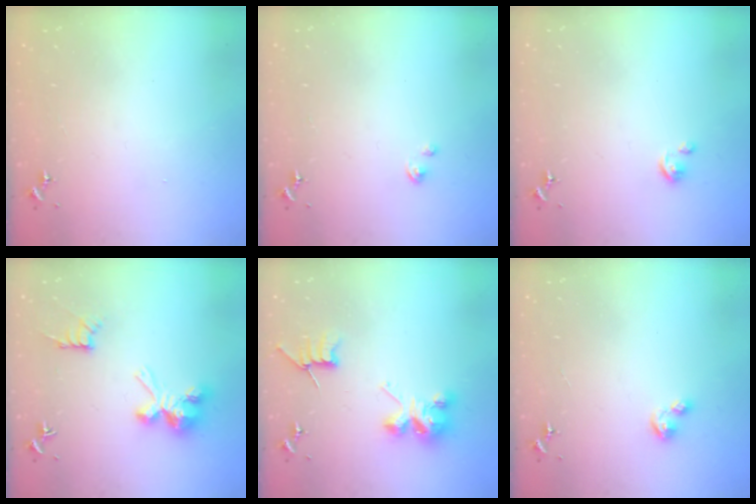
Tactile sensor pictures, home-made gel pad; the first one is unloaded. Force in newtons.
{"total": 1.1, "press": 1.1, "slide": 0.1}
{"total": 2.7, "press": 2.6, "slide": 0.3}
{"total": 10.2, "press": 10.2, "slide": 0.1}
{"total": 9.1, "press": 9.0, "slide": 1.0}
{"total": 3.7, "press": 3.7, "slide": 0.3}